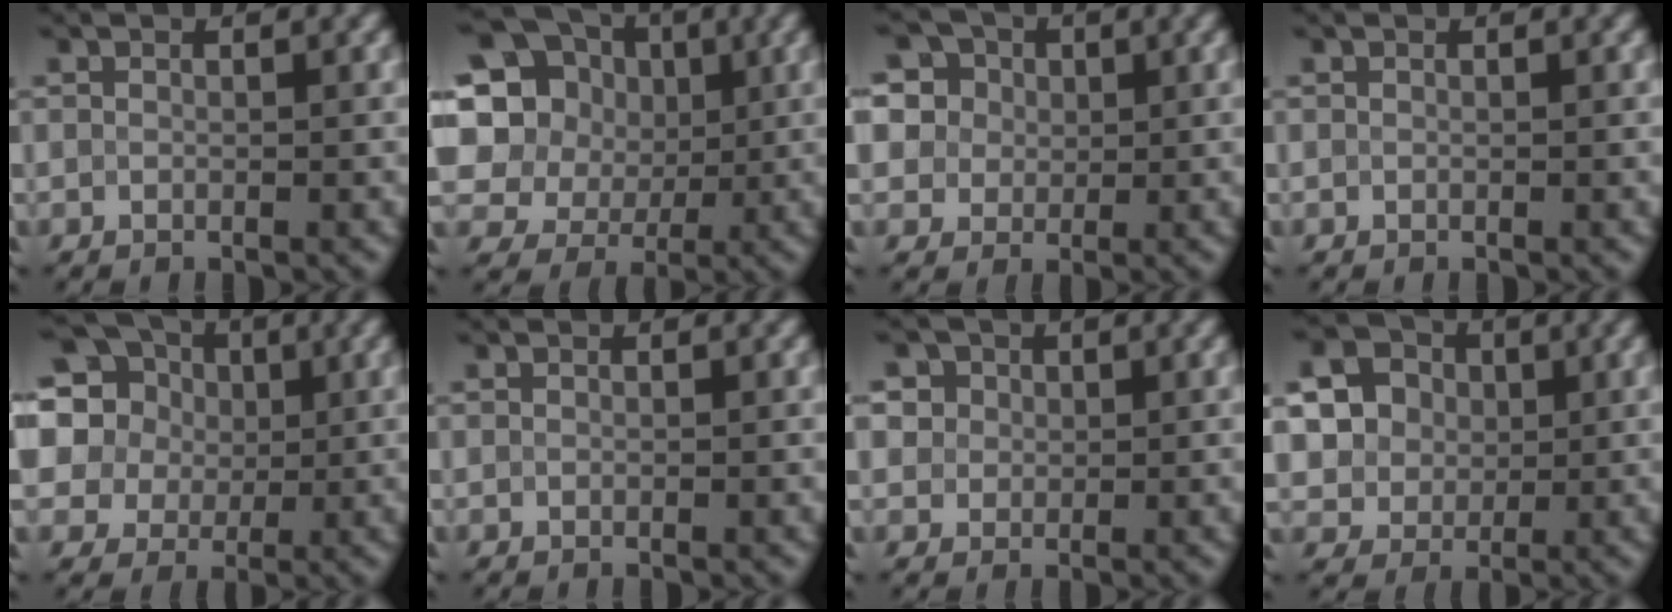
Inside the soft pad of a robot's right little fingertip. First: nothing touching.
{"total": 16.6, "force": [6.4, 13.5, 7.1], "torque": [-0.194, 0.042, 0.102]}
{"total": 12.9, "force": [6.9, 9.2, 5.8], "torque": [-0.148, 0.053, 0.097]}
{"total": 0.0}
{"total": 17.5, "force": [7.7, 13.9, 7.4], "torque": [-0.208, 0.052, 0.116]}
{"total": 0.0}
{"total": 7.0, "force": [3.8, 5.1, 3.0], "torque": [-0.061, 0.029, 0.036]}
{"total": 8.4, "force": [2.8, 6.8, 4.0], "torque": [-0.090, 0.027, 0.035]}